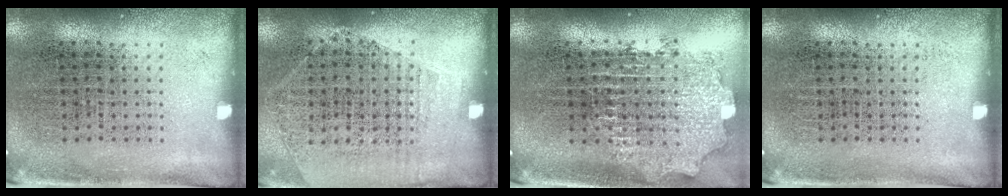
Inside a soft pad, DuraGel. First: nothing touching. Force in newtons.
{"total": 1.3, "press": 1.0, "slide": 0.8}
{"total": 2.0, "press": 1.5, "slide": 1.3}
{"total": 0.0}